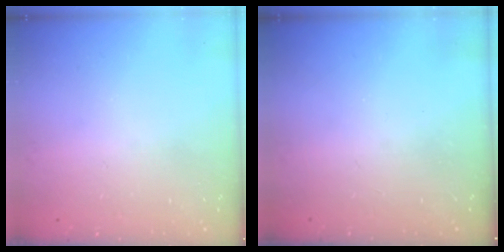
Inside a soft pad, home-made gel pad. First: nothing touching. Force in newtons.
{"total": 0.0}